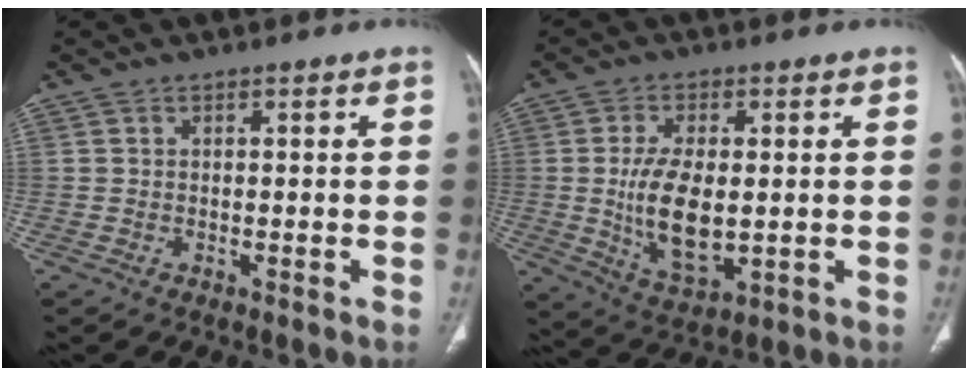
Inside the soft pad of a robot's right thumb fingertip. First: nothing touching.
{"total": 11.9, "force": [-0.3, 6.0, 10.3], "torque": [-0.191, -0.018, 0.007]}